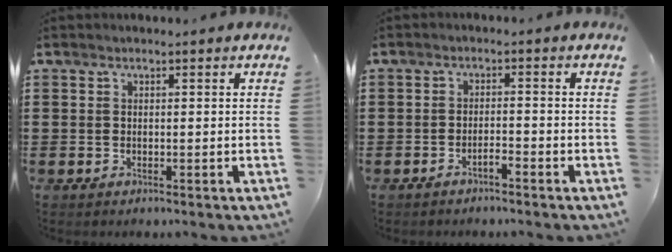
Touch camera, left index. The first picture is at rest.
{"total": 1.8, "force": [-1.5, 0.1, 1.0], "torque": [-0.021, 0.001, -0.028]}